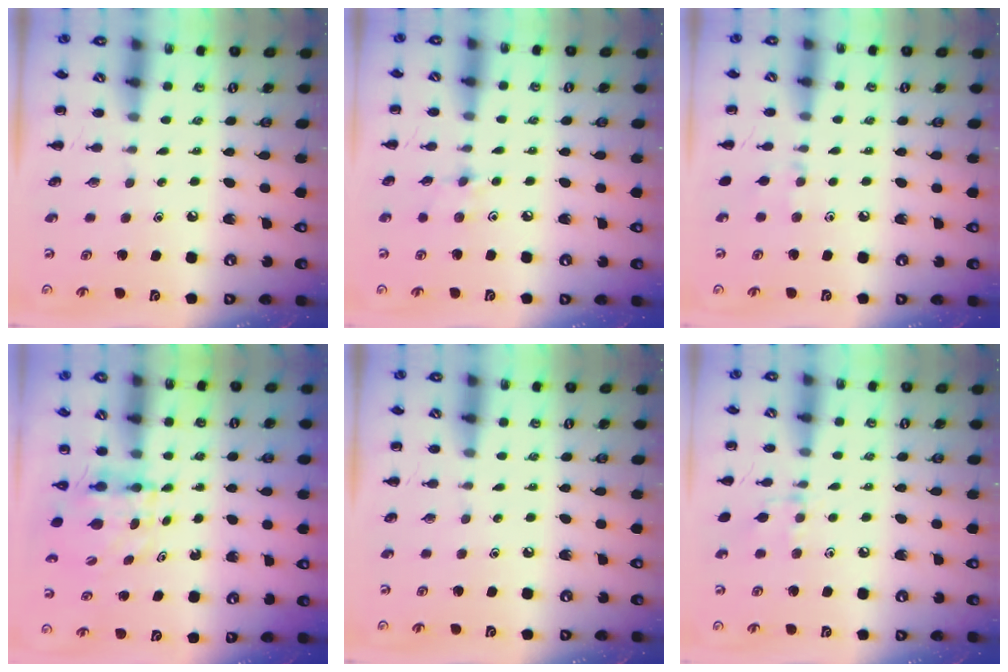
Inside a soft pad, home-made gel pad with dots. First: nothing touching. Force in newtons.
{"total": 4.9, "press": 4.7, "slide": 1.4}
{"total": 2.9, "press": 2.7, "slide": 1.1}
{"total": 3.9, "press": 3.9, "slide": 0.1}
{"total": 0.0}
{"total": 8.0, "press": 7.9, "slide": 1.3}